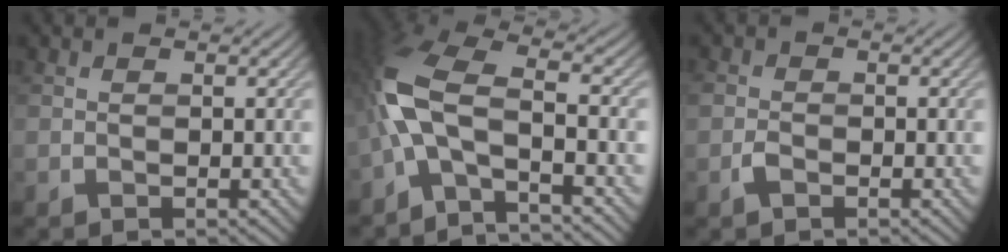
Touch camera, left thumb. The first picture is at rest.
{"total": 10.7, "force": [-2.9, 3.8, 9.6], "torque": [-0.210, 0.006, -0.076]}
{"total": 1.5, "force": [-0.9, 1.0, 0.8], "torque": [-0.018, 0.004, -0.022]}